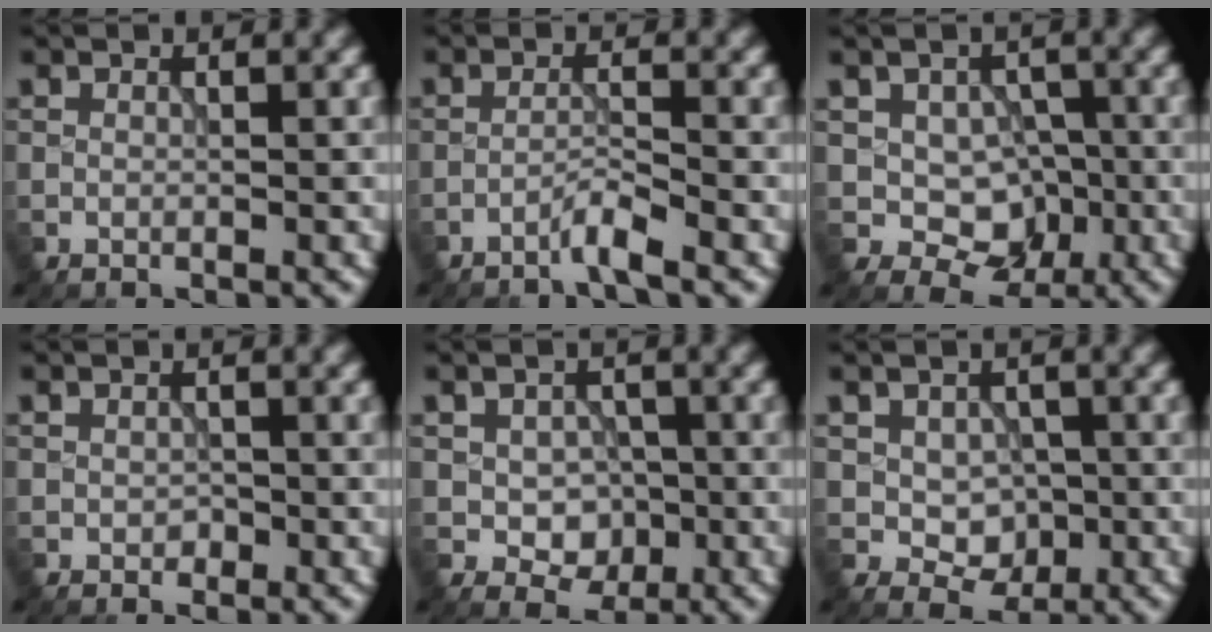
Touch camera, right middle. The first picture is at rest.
{"total": 1.9, "force": [-1.5, -0.2, 1.2], "torque": [-0.016, 0.008, -0.038]}
{"total": 4.7, "force": [-0.3, 3.9, 2.6], "torque": [-0.035, -0.004, -0.006]}
{"total": 0.7, "force": [-0.1, 0.6, 0.3], "torque": [-0.006, -0.004, -0.003]}
{"total": 3.4, "force": [-0.4, 2.7, 2.0], "torque": [-0.030, -0.005, -0.009]}
{"total": 3.2, "force": [0.0, 2.5, 2.0], "torque": [-0.031, -0.006, 0.003]}